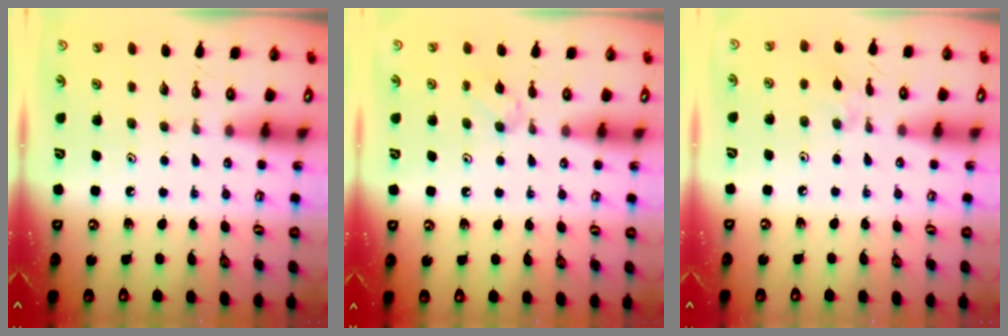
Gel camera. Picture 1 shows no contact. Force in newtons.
{"total": 2.7, "press": 2.6, "slide": 0.6}
{"total": 2.8, "press": 2.7, "slide": 0.5}